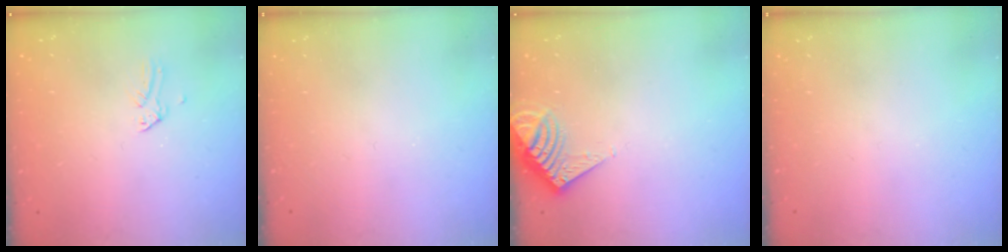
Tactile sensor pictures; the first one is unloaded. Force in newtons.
{"total": 0.0}
{"total": 7.9, "press": 7.9, "slide": 0.3}
{"total": 0.0}